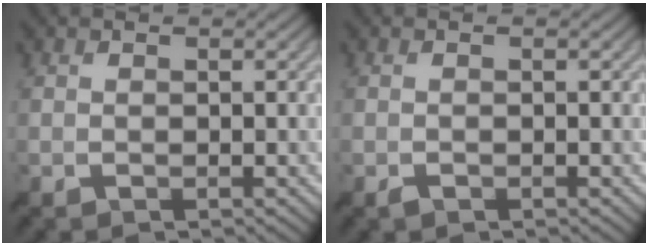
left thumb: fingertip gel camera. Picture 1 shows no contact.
{"total": 0.6, "force": [-0.4, 0.2, 0.3], "torque": [-0.006, 0.000, -0.008]}